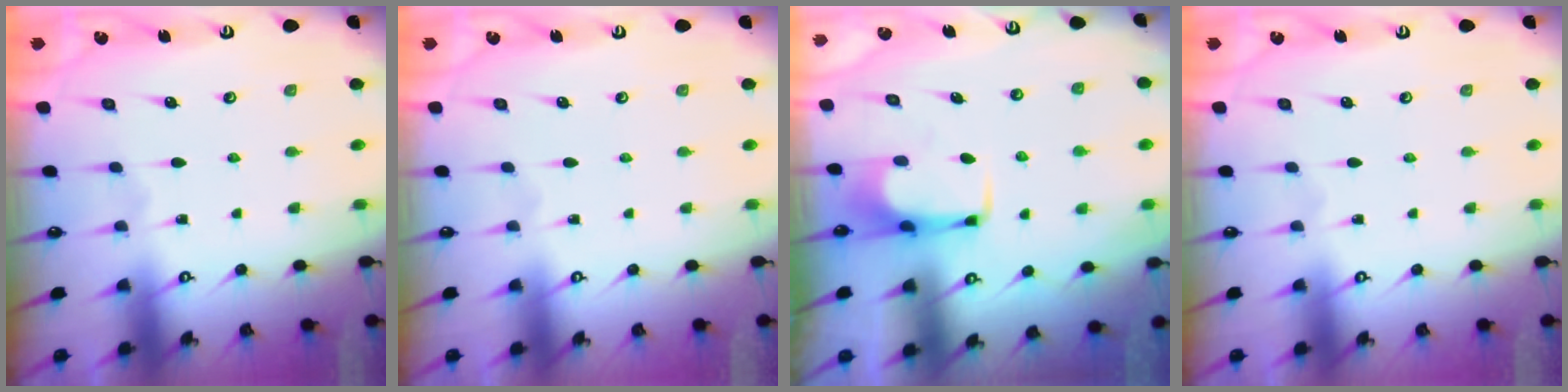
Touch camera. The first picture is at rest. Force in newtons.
{"total": 0.0}
{"total": 1.6, "press": 1.5, "slide": 0.4}
{"total": 0.0}